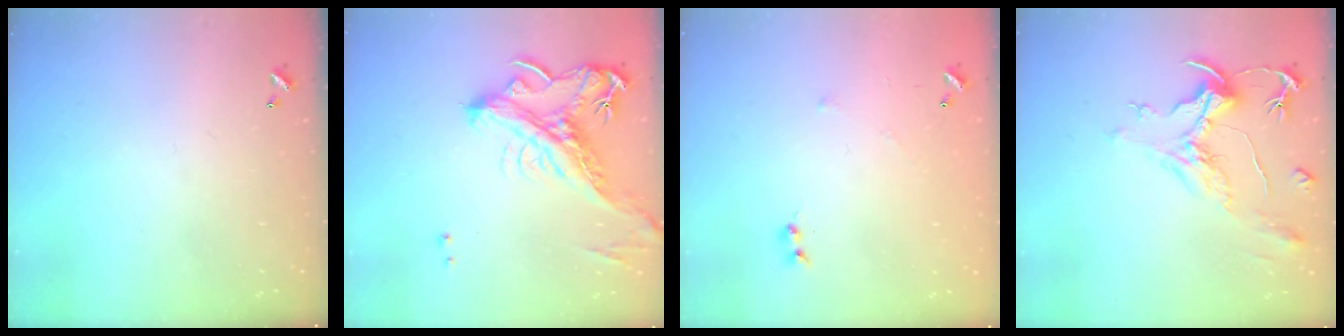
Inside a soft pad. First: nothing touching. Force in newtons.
{"total": 4.7, "press": 4.5, "slide": 1.3}
{"total": 6.1, "press": 6.1, "slide": 0.8}
{"total": 2.3, "press": 1.8, "slide": 1.3}